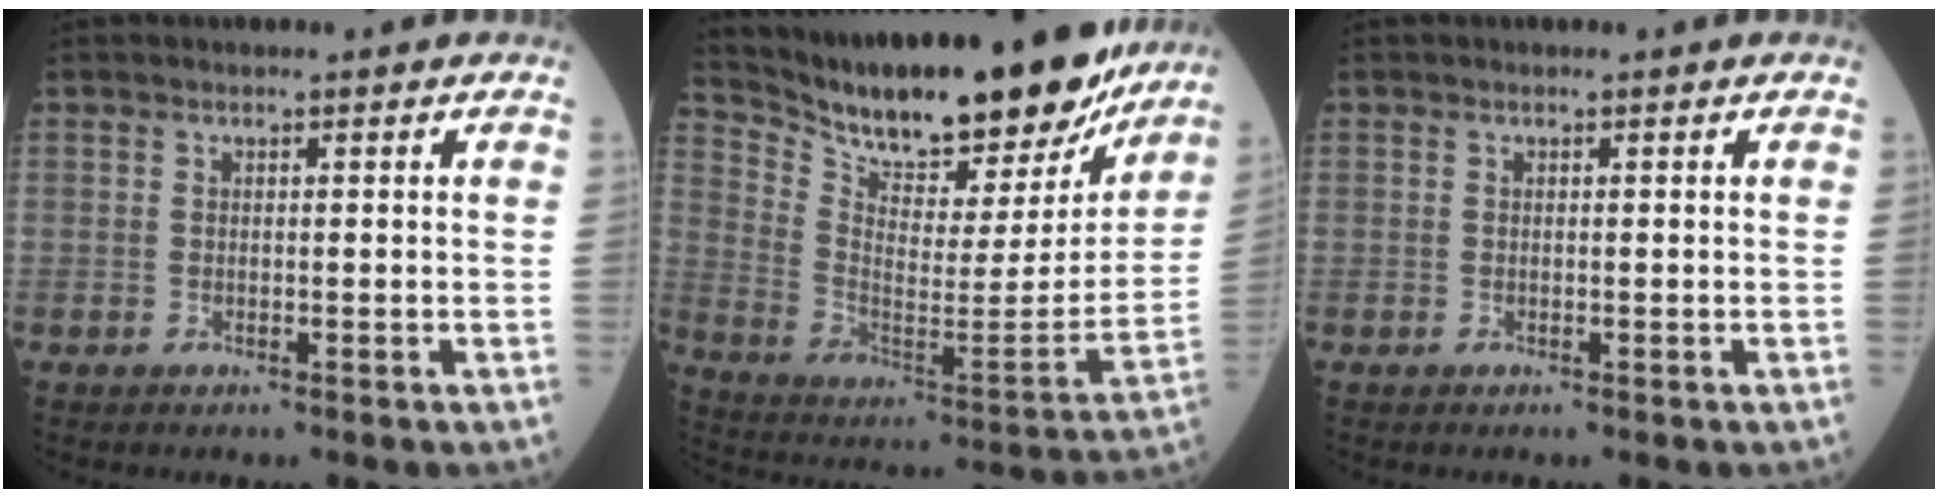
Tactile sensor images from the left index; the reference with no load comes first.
{"total": 25.4, "force": [22.0, 5.6, 11.3], "torque": [-0.197, -0.039, 0.325]}
{"total": 0.0}